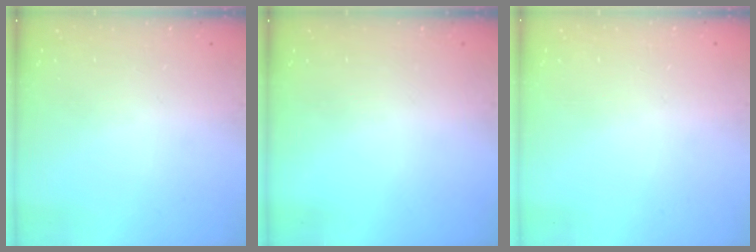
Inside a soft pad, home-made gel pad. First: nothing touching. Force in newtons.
{"total": 0.0}
{"total": 2.6, "press": 2.6, "slide": 0.2}